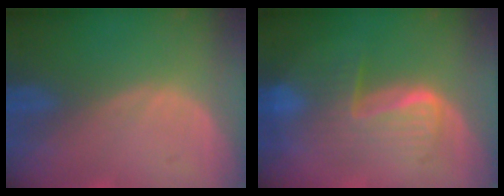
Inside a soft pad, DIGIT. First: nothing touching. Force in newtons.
{"total": 7.2, "press": 7.2, "slide": 0.2}